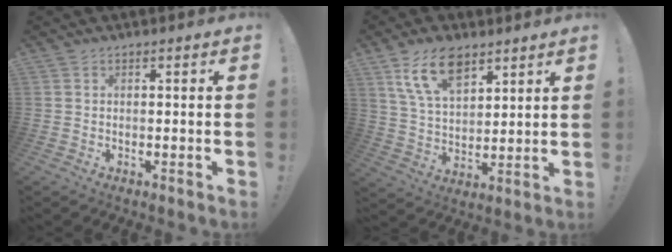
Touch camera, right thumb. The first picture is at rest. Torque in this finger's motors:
{"motor_torque": [1.47, 1.44, 0.79, 0.09, 0.05]}